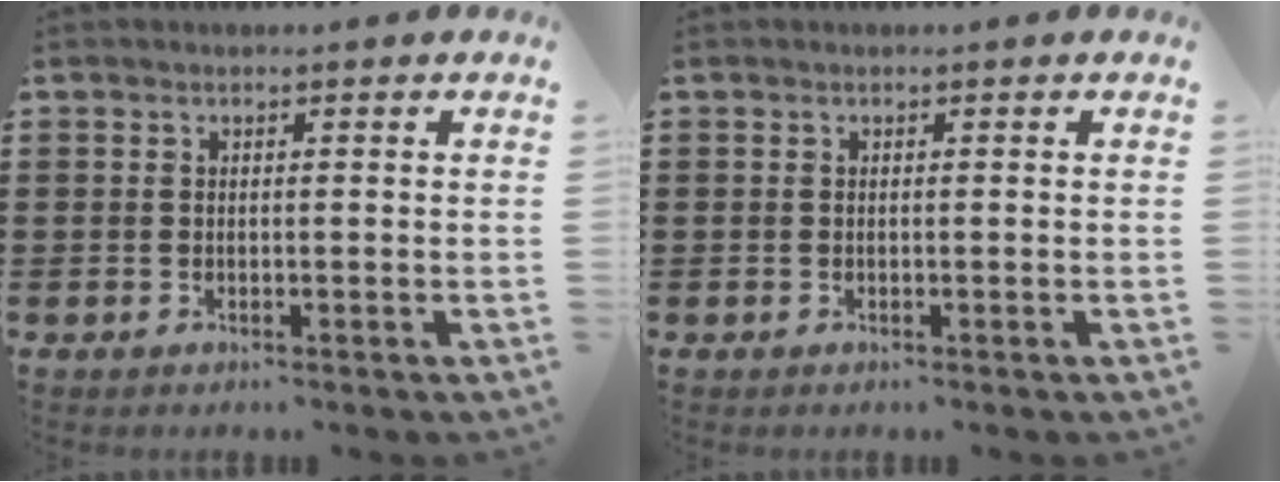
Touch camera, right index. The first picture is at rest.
{"total": 0.0}